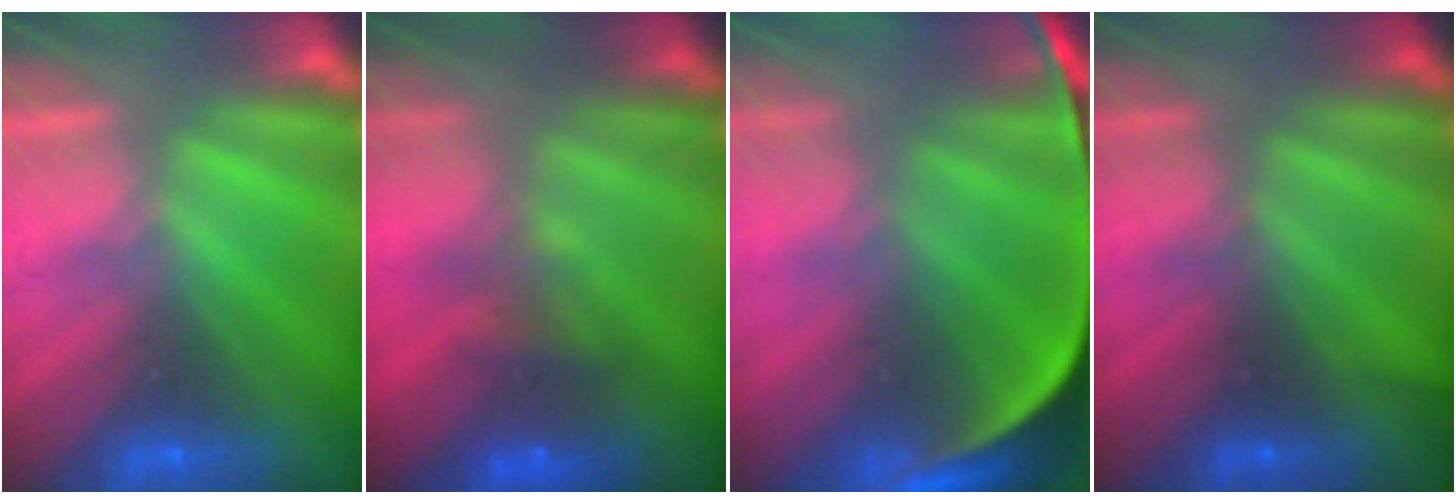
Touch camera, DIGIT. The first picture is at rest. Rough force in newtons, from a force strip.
{"total": 4.7}
{"total": 9.4}
{"total": 2.1}